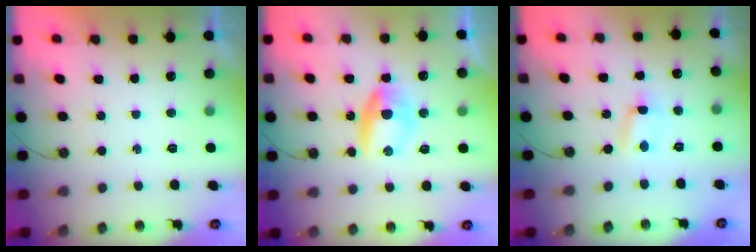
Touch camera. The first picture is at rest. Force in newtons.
{"total": 7.4, "press": 7.3, "slide": 1.1}
{"total": 1.2, "press": 1.1, "slide": 0.6}